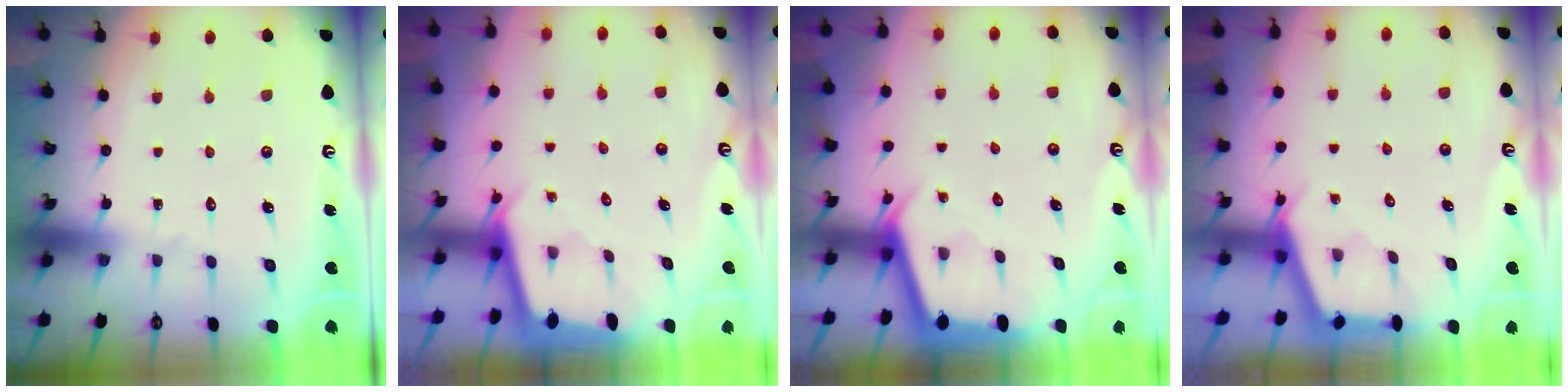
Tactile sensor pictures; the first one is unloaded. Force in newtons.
{"total": 1.8, "press": 1.8, "slide": 0.1}
{"total": 2.9, "press": 2.9, "slide": 0.3}
{"total": 2.8, "press": 2.8, "slide": 0.3}